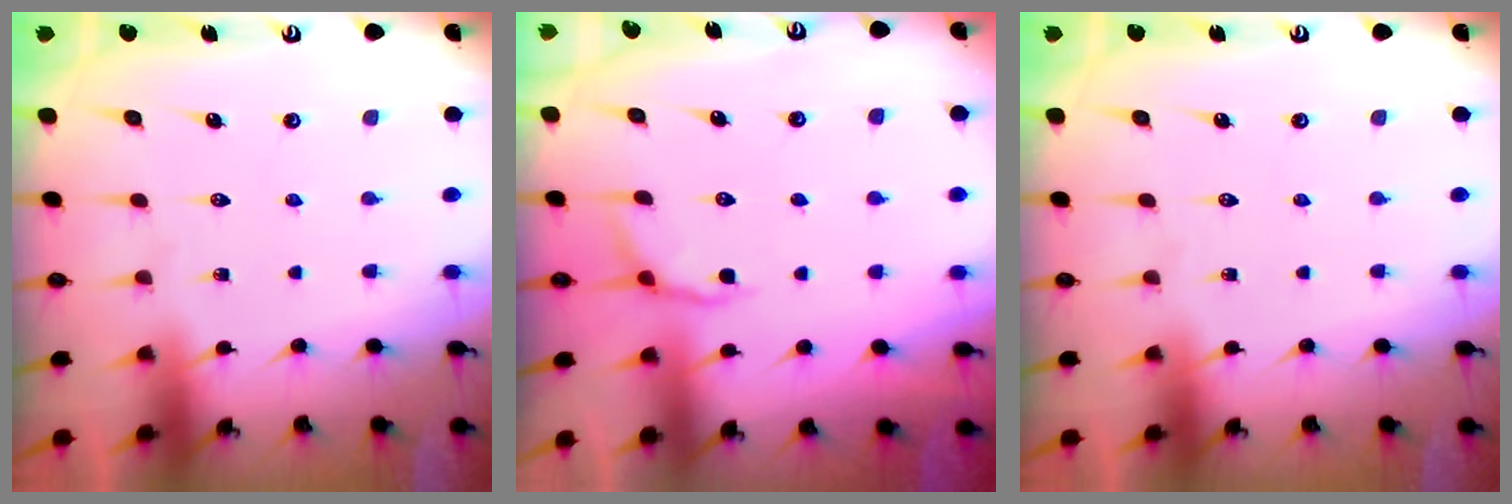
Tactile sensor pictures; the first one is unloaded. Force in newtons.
{"total": 2.6, "press": 1.4, "slide": 2.2}
{"total": 0.0}